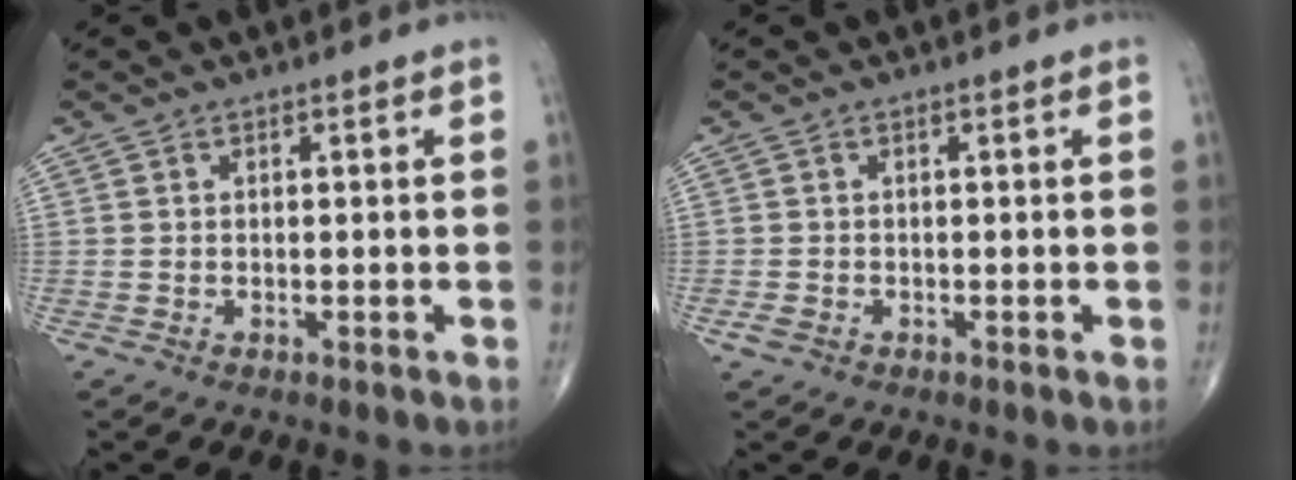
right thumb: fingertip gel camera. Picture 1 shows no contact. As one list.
[{"total": 1.5, "force": [-0.7, 1.0, 0.8], "torque": [-0.020, -0.002, -0.012]}]